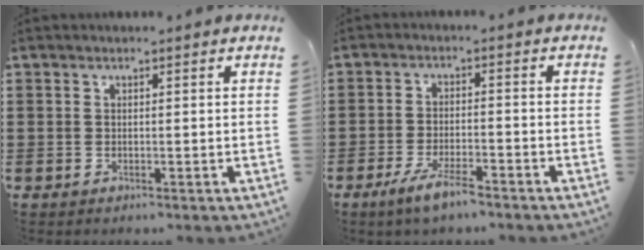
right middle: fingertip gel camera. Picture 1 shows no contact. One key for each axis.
{"total": 4.8, "fx": -3.4, "fy": 0.9, "fz": 3.3, "tx": -0.072, "ty": -0.003, "tz": -0.065}